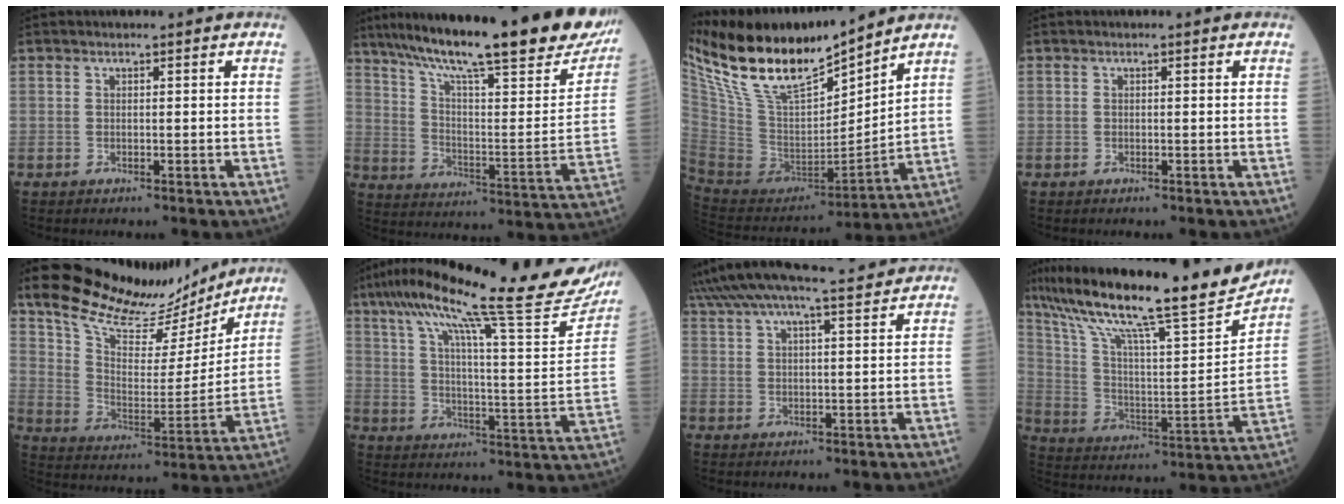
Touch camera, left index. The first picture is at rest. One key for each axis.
{"total": 31.3, "fx": 25.1, "fy": 3.9, "fz": 18.3, "tx": -0.291, "ty": -0.044, "tz": 0.339}
{"total": 20.0, "fx": 16.1, "fy": 3.8, "fz": 11.2, "tx": -0.221, "ty": 0.007, "tz": 0.310}
{"total": 0.0}
{"total": 17.7, "fx": 16.2, "fy": 3.4, "fz": 6.3, "tx": -0.118, "ty": -0.018, "tz": 0.259}
{"total": 30.0, "fx": 24.8, "fy": 2.3, "fz": 16.8, "tx": -0.274, "ty": -0.023, "tz": 0.330}
{"total": 15.2, "fx": 13.7, "fy": 0.2, "fz": 6.6, "tx": -0.127, "ty": 0.025, "tz": 0.208}
{"total": 24.9, "fx": 20.3, "fy": 1.6, "fz": 14.2, "tx": -0.256, "ty": -0.004, "tz": 0.319}